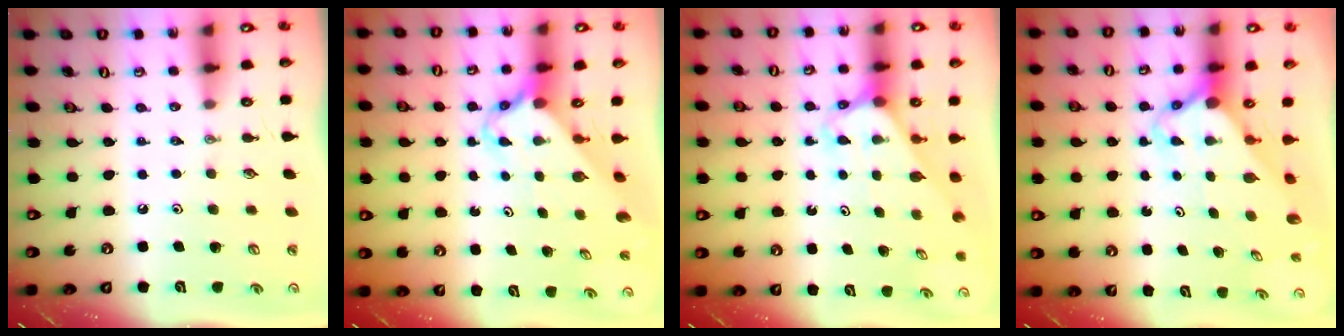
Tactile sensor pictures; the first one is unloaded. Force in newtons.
{"total": 2.9, "press": 2.9, "slide": 0.2}
{"total": 2.6, "press": 2.6, "slide": 0.2}
{"total": 3.6, "press": 3.6, "slide": 0.3}